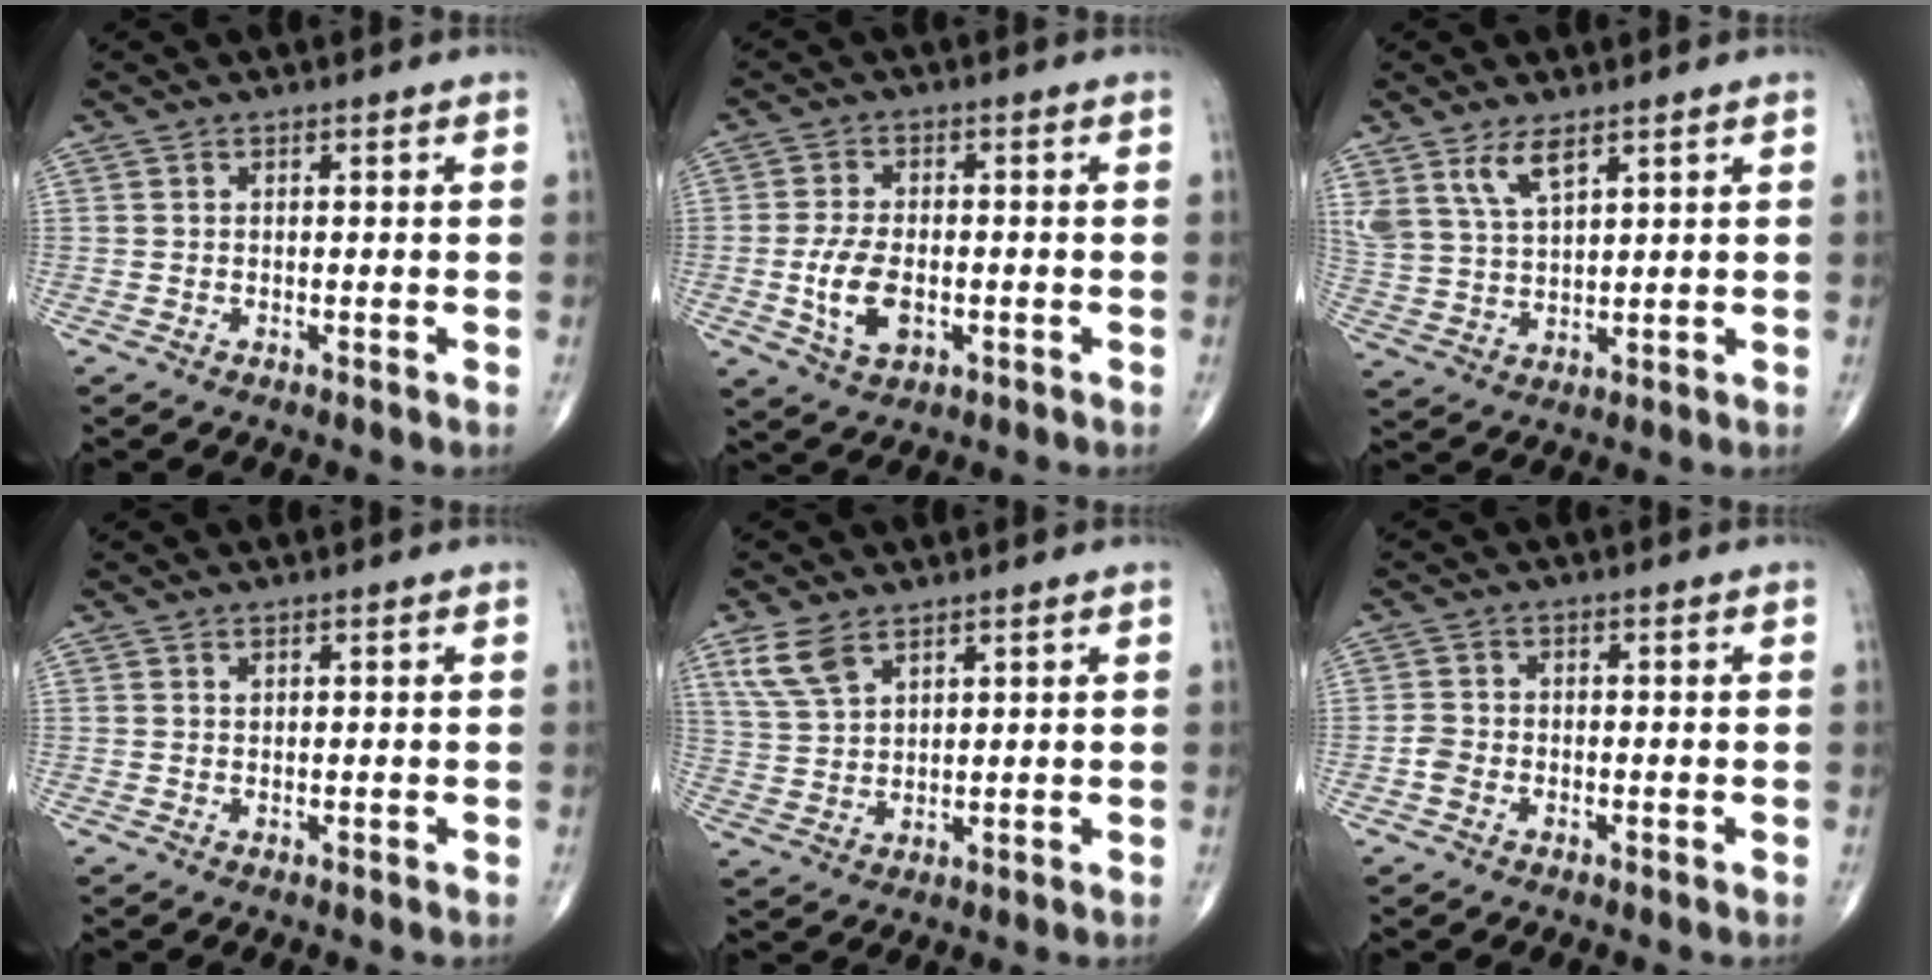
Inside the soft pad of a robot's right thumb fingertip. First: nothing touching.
{"total": 7.8, "force": [-1.7, 4.4, 6.2], "torque": [-0.118, -0.001, -0.027]}
{"total": 7.0, "force": [4.5, 2.7, 4.7], "torque": [-0.092, -0.021, 0.097]}
{"total": 0.6, "force": [0.4, 0.3, 0.3], "torque": [-0.004, 0.001, 0.007]}
{"total": 6.6, "force": [4.2, 3.3, 3.9], "torque": [-0.076, -0.012, 0.092]}
{"total": 2.2, "force": [-0.9, 1.7, 1.1], "torque": [-0.019, 0.008, -0.021]}